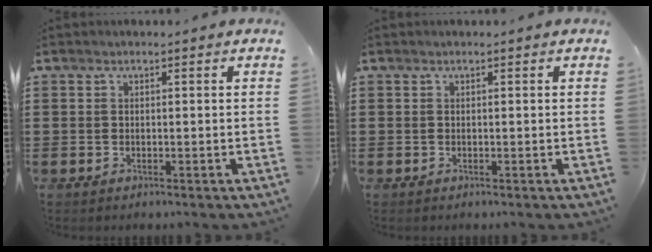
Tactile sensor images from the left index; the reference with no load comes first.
{"total": 0.0}